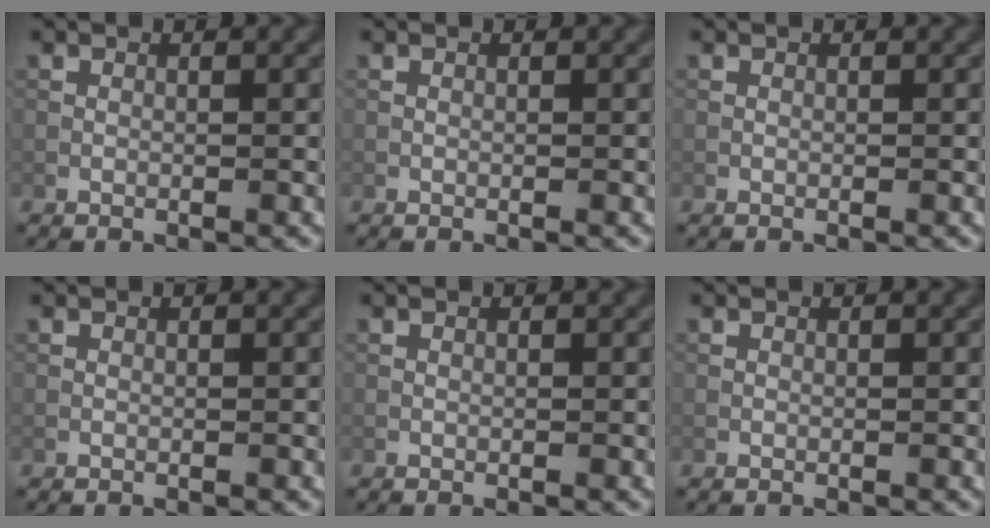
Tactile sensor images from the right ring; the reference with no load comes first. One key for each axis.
{"total": 0.0}
{"total": 0.0}
{"total": 0.0}
{"total": 0.0}
{"total": 0.0}